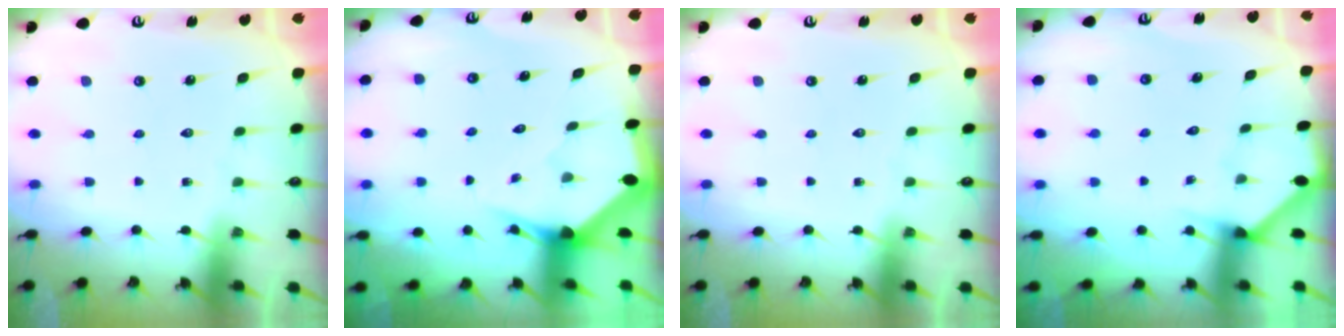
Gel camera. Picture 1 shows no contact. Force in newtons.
{"total": 2.8, "press": 2.8, "slide": 0.1}
{"total": 0.0}
{"total": 1.7, "press": 1.7, "slide": 0.2}